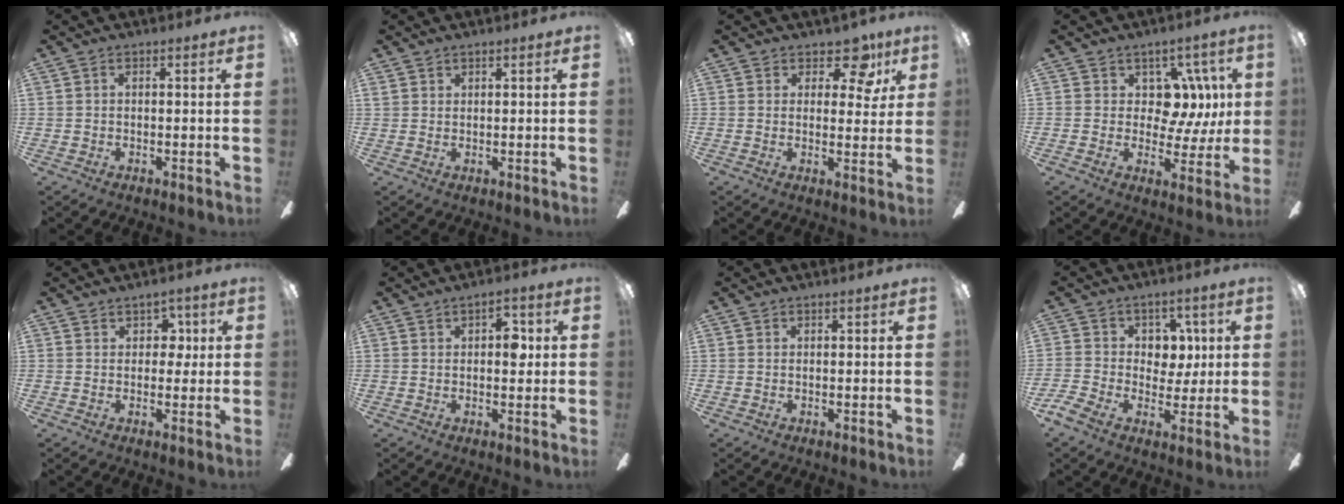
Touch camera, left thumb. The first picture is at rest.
{"total": 0.7, "force": [0.7, 0.0, 0.3], "torque": [-0.007, -0.002, 0.013]}
{"total": 8.0, "force": [4.9, 4.5, 4.5], "torque": [-0.050, -0.025, 0.082]}
{"total": 10.4, "force": [3.8, 7.7, 5.8], "torque": [-0.077, -0.020, 0.076]}
{"total": 4.4, "force": [1.7, 3.1, 2.6], "torque": [-0.022, -0.004, 0.026]}
{"total": 5.0, "force": [1.3, 2.5, 4.2], "torque": [-0.051, -0.002, 0.014]}
{"total": 0.0}
{"total": 8.5, "force": [0.4, 7.4, 4.1], "torque": [-0.075, 0.010, 0.012]}